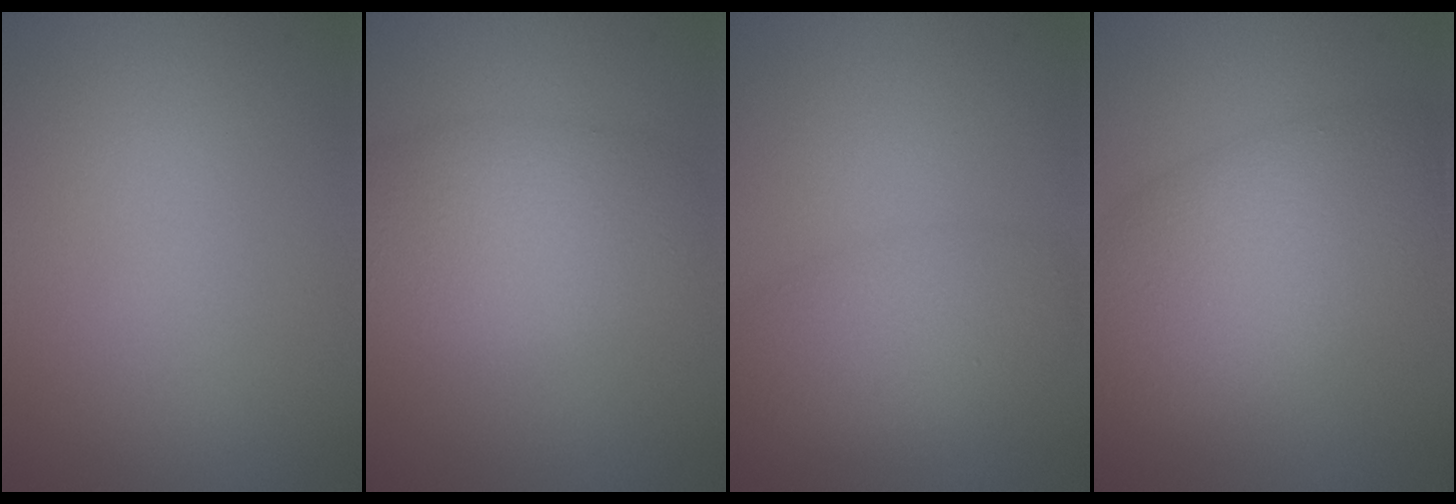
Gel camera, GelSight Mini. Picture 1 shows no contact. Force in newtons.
{"total": 5.5, "press": 5.5, "slide": 0.2}
{"total": 3.9, "press": 3.9, "slide": 0.1}
{"total": 8.6, "press": 8.6, "slide": 0.2}